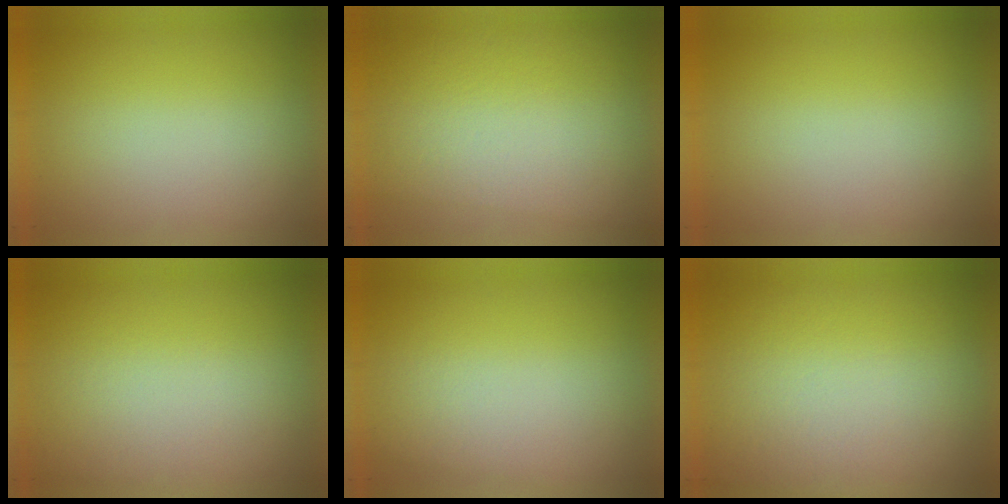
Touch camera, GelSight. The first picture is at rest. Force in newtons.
{"total": 2.8}
{"total": 0.0}
{"total": 2.3}
{"total": 1.1}
{"total": 3.0}